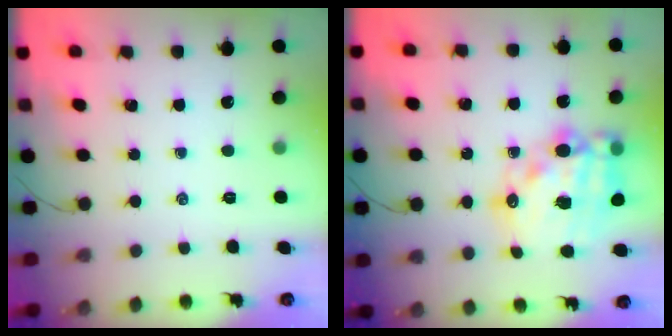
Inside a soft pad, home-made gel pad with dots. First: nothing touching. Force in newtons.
{"total": 19.2, "press": 18.8, "slide": 4.0}